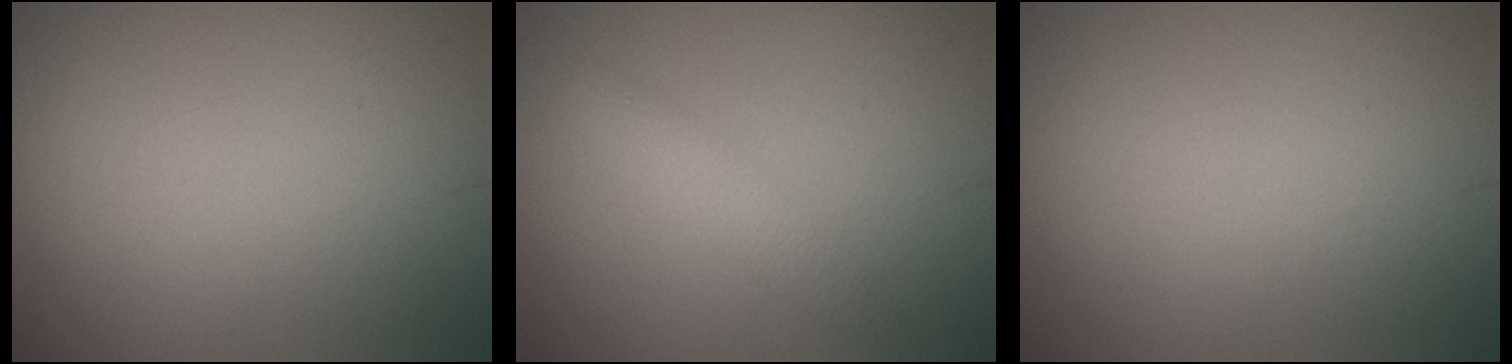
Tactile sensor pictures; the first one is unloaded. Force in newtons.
{"total": 2.1, "press": 2.1, "slide": 0.1}
{"total": 0.0}